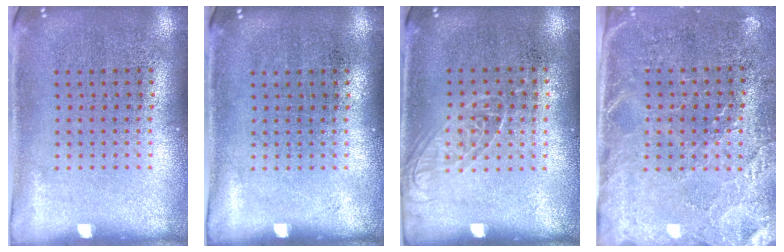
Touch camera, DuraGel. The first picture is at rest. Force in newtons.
{"total": 0.0}
{"total": 1.1, "press": 0.9, "slide": 0.5}
{"total": 3.1, "press": 2.7, "slide": 1.5}